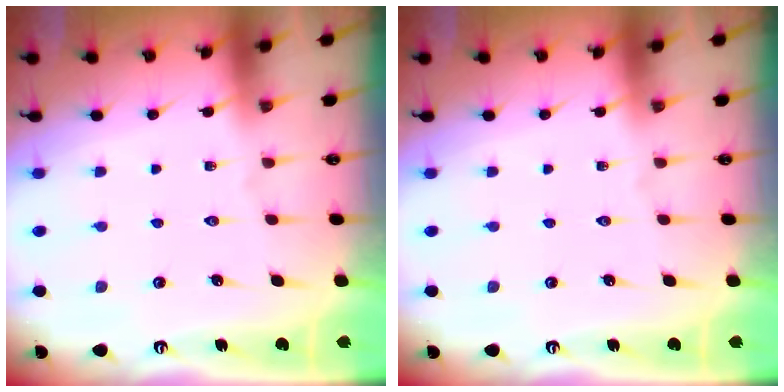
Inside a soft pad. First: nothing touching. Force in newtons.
{"total": 0.0}